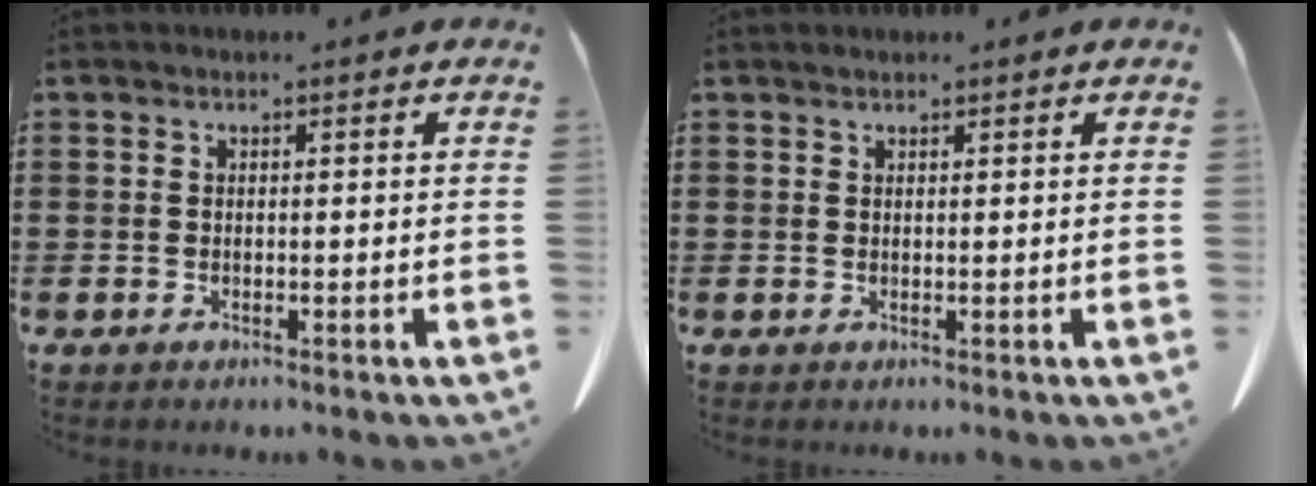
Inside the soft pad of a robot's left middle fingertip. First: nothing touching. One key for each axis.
{"total": 0.7, "fx": 0.6, "fy": 0.1, "fz": 0.1, "tx": -0.004, "ty": -0.002, "tz": 0.014}